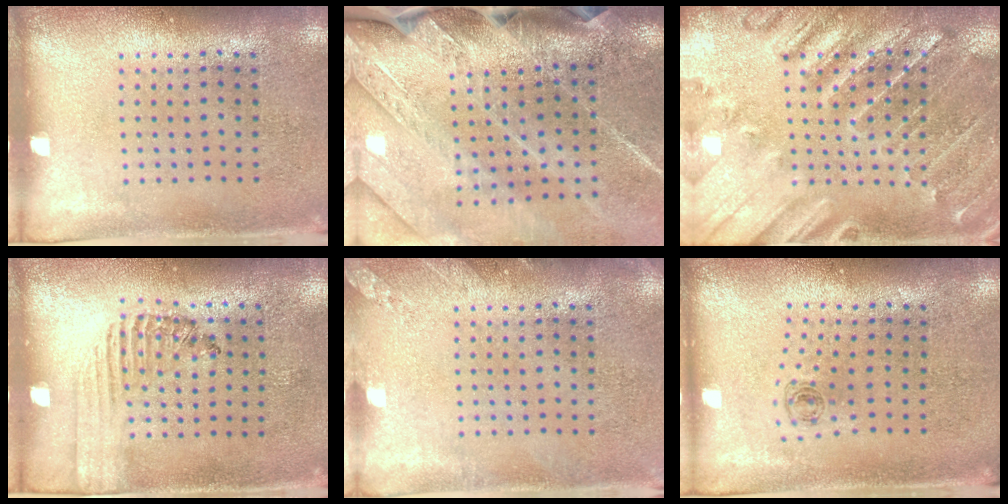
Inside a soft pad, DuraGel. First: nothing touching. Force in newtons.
{"total": 3.8, "press": 3.2, "slide": 2.1}
{"total": 1.6, "press": 1.6, "slide": 0.3}
{"total": 1.3, "press": 1.0, "slide": 0.8}
{"total": 1.3, "press": 1.3, "slide": 0.2}
{"total": 0.5, "press": 0.3, "slide": 0.4}